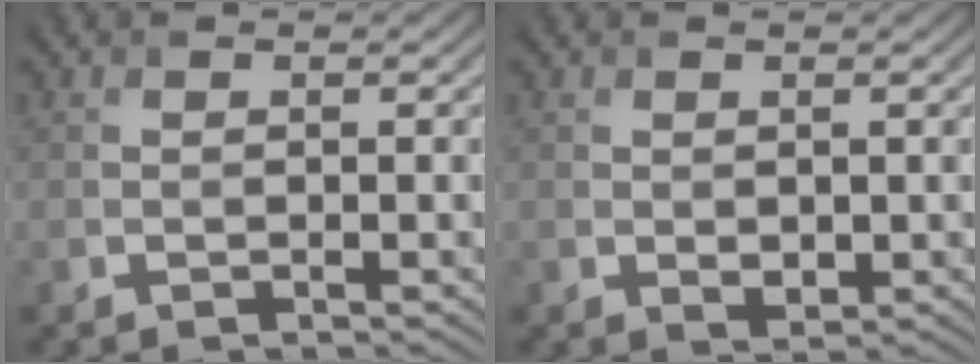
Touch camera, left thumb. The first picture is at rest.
{"total": 1.2, "force": [0.2, 0.8, 0.8], "torque": [-0.015, -0.005, 0.008]}